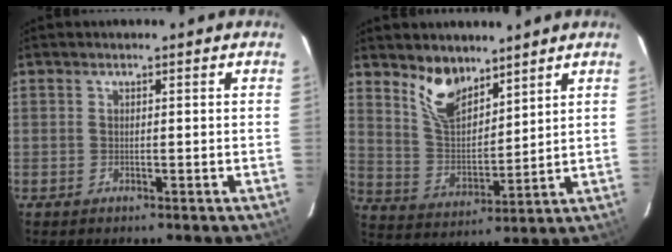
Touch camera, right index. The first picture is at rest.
{"total": 9.7, "force": [7.3, 4.1, 4.9], "torque": [-0.089, -0.002, 0.146]}